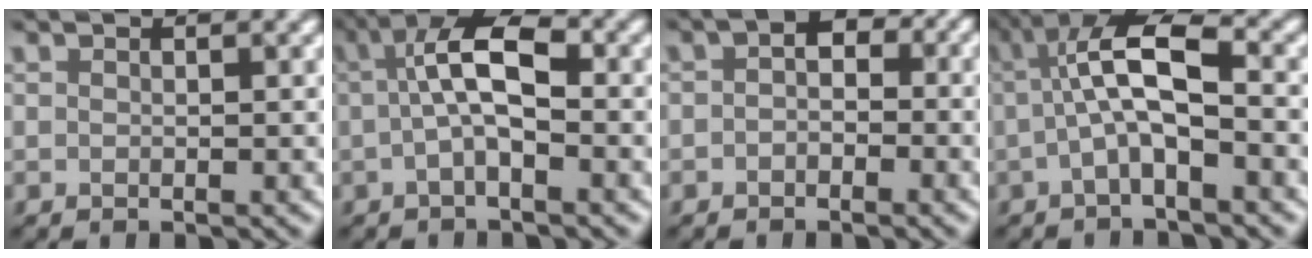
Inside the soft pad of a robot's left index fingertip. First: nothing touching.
{"total": 5.2, "force": [0.1, 1.9, 4.8], "torque": [-0.089, 0.013, -0.010]}
{"total": 2.2, "force": [-0.5, 1.6, 1.4], "torque": [-0.014, 0.002, -0.021]}
{"total": 5.7, "force": [-0.2, 1.7, 5.4], "torque": [-0.098, 0.017, -0.014]}